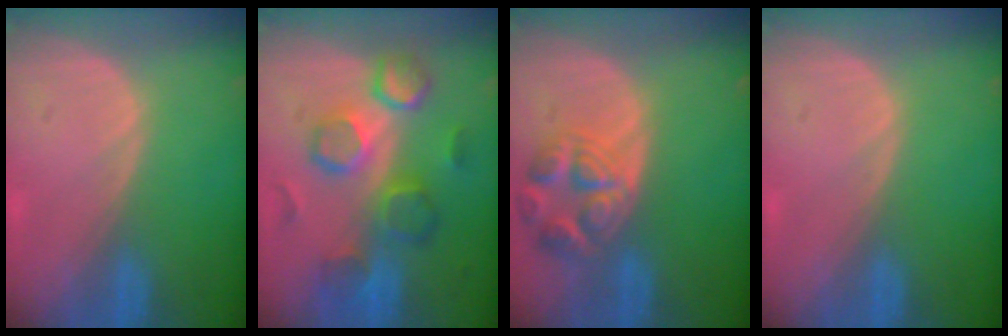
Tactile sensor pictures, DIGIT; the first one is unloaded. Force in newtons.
{"total": 9.4, "press": 9.1, "slide": 2.5}
{"total": 7.7, "press": 6.8, "slide": 3.5}
{"total": 0.0}